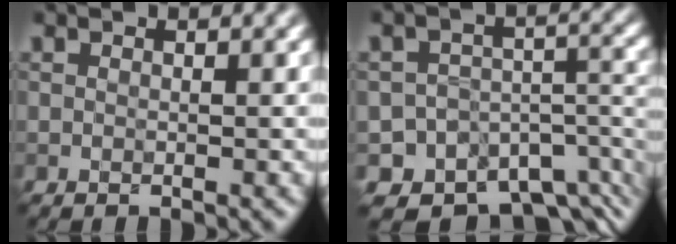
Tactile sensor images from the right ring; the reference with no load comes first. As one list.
[{"total": 9.9, "force": [-7.4, 5.7, 3.3], "torque": [-0.035, 0.006, -0.099]}]